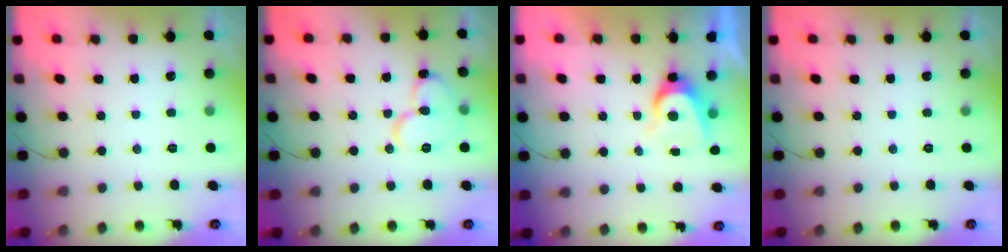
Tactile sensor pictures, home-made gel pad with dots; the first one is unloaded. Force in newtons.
{"total": 11.4, "press": 11.3, "slide": 1.4}
{"total": 6.7, "press": 6.7, "slide": 0.7}
{"total": 0.0}